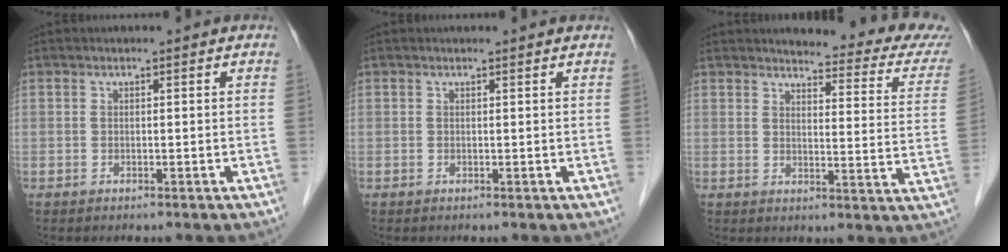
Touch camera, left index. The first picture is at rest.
{"total": 1.3, "force": [1.3, 0.1, 0.2], "torque": [-0.012, 0.005, 0.011]}
{"total": 16.2, "force": [15.4, 1.4, 4.9], "torque": [-0.039, -0.082, 0.148]}